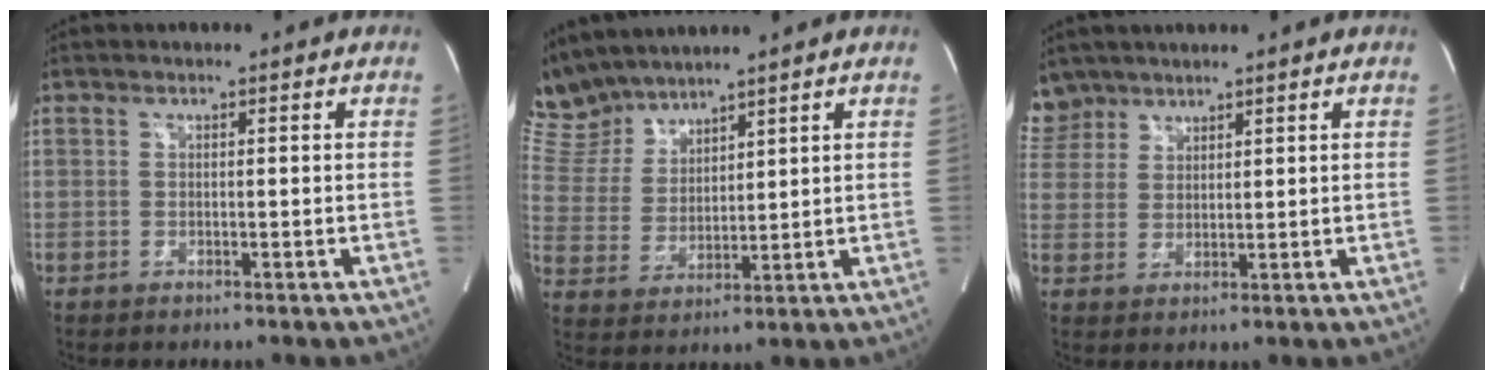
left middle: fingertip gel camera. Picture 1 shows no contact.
{"total": 8.5, "force": [8.3, 1.7, 0.9], "torque": [-0.042, 0.017, 0.187]}
{"total": 4.6, "force": [3.9, 2.4, -0.3], "torque": [0.010, 0.010, 0.083]}